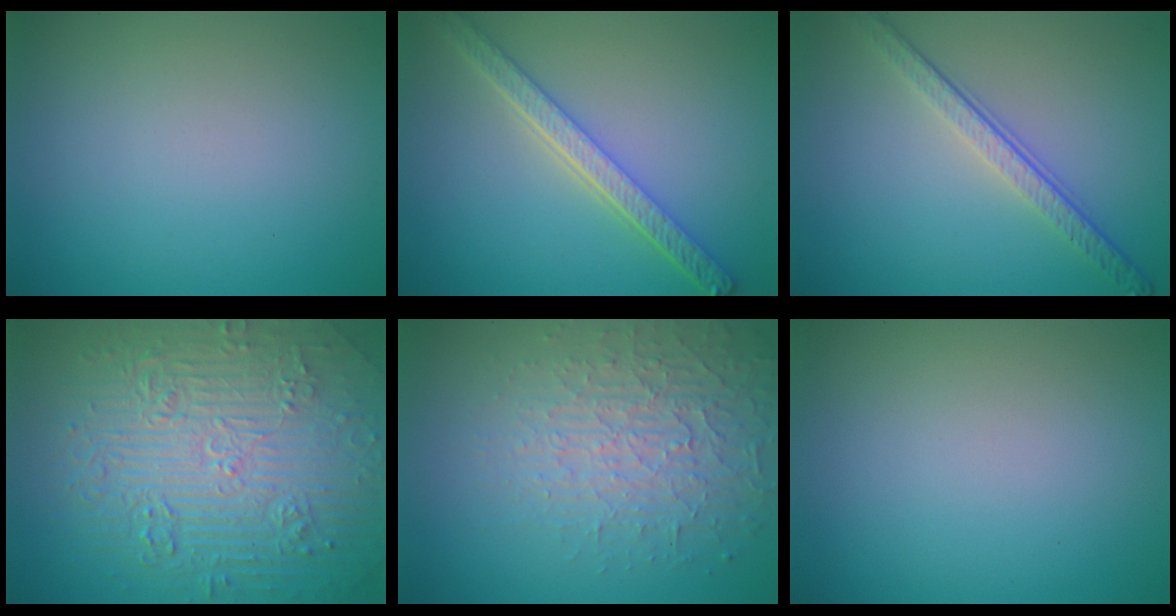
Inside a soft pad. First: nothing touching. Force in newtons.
{"total": 4.7, "press": 3.7, "slide": 2.8}
{"total": 4.0, "press": 2.8, "slide": 2.8}
{"total": 11.2, "press": 7.3, "slide": 8.4}
{"total": 4.2, "press": 3.8, "slide": 1.7}
{"total": 0.0}